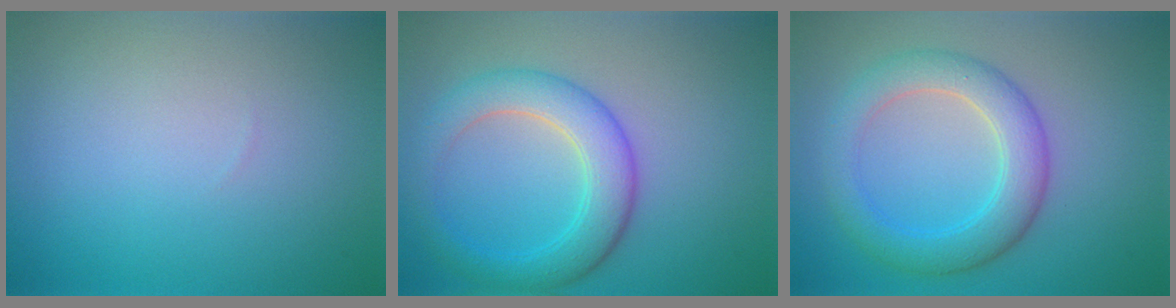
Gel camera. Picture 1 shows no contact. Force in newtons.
{"total": 5.1, "press": 5.1, "slide": 0.1}
{"total": 5.0, "press": 5.0, "slide": 0.3}